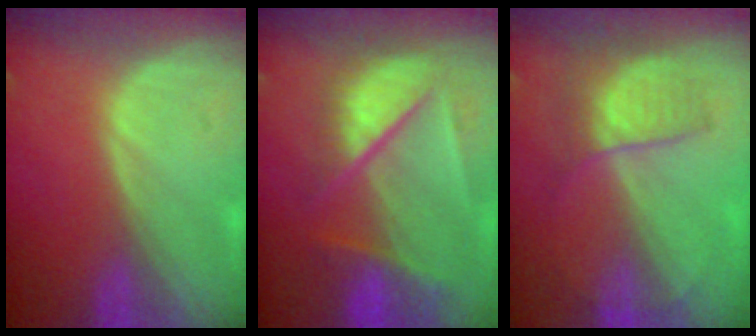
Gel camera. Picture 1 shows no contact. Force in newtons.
{"total": 9.3, "press": 8.2, "slide": 4.4}
{"total": 7.2, "press": 6.0, "slide": 3.9}